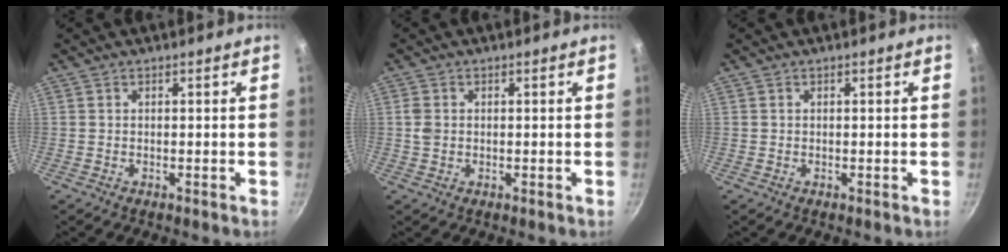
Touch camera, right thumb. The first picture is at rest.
{"total": 2.2, "force": [0.1, 1.8, 1.3], "torque": [-0.020, 0.002, 0.001]}
{"total": 0.0}